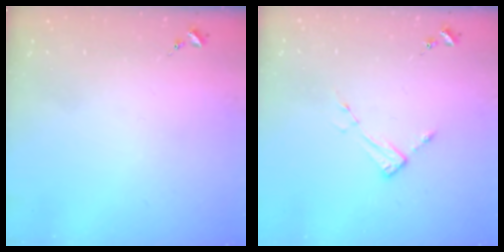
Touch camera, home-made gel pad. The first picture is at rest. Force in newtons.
{"total": 4.8, "press": 4.7, "slide": 0.3}